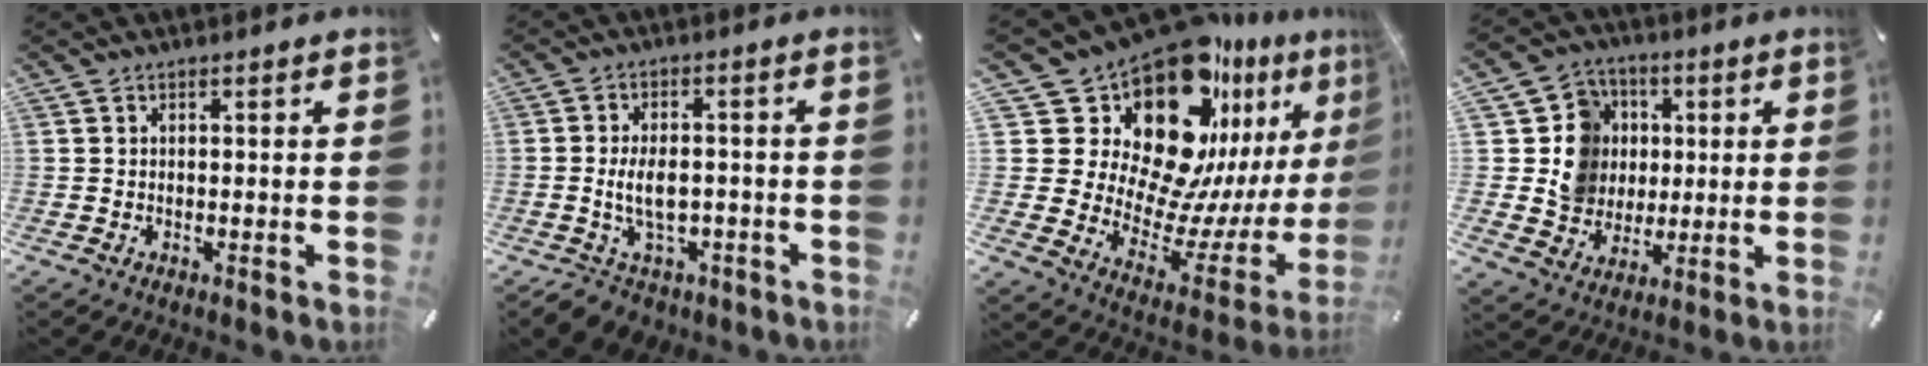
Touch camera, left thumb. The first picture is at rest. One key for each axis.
{"total": 8.6, "fx": -1.8, "fy": 6.1, "fz": 5.8, "tx": -0.109, "ty": 0.015, "tz": -0.030}
{"total": 26.8, "fx": 17.6, "fy": 14.0, "fz": 14.6, "tx": -0.251, "ty": -0.171, "tz": 0.316}
{"total": 13.1, "fx": 1.3, "fy": 12.5, "fz": 3.7, "tx": -0.060, "ty": 0.004, "tz": 0.033}